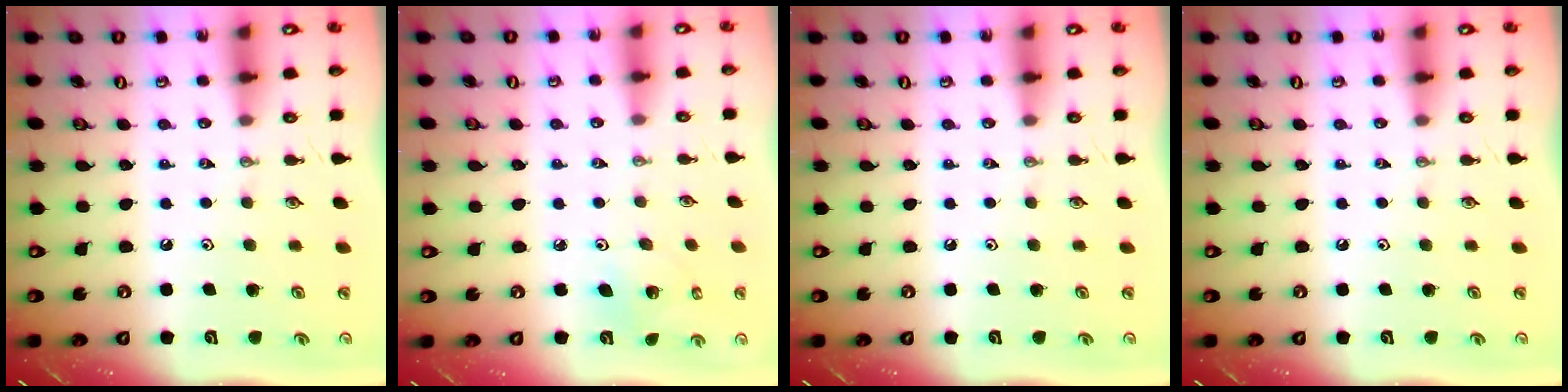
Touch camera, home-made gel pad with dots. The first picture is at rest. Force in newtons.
{"total": 2.8, "press": 2.8, "slide": 0.2}
{"total": 0.0}
{"total": 0.0}